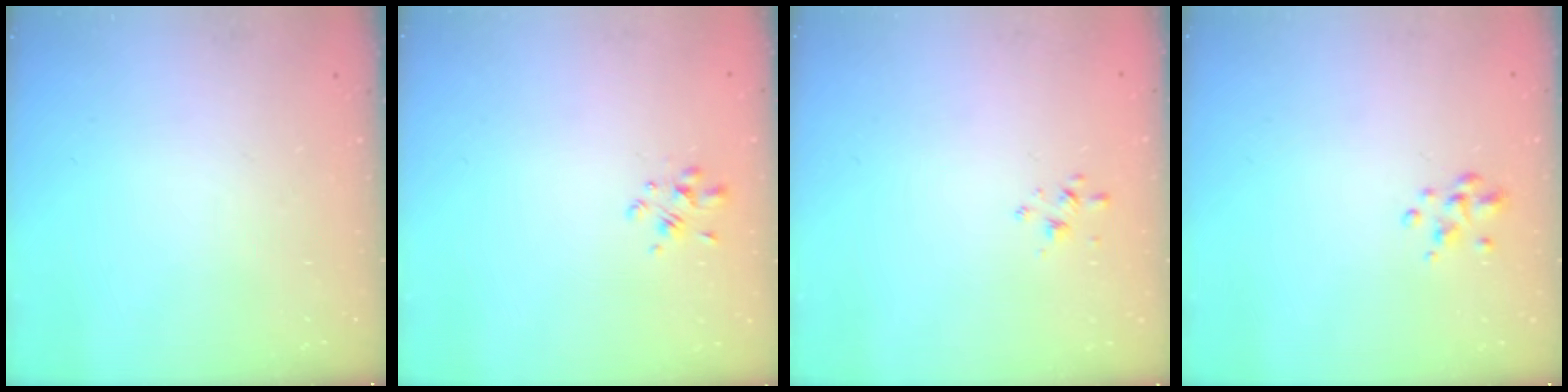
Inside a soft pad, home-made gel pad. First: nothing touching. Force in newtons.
{"total": 2.4, "press": 2.2, "slide": 0.9}
{"total": 1.7, "press": 1.7, "slide": 0.3}
{"total": 2.0, "press": 1.9, "slide": 0.6}